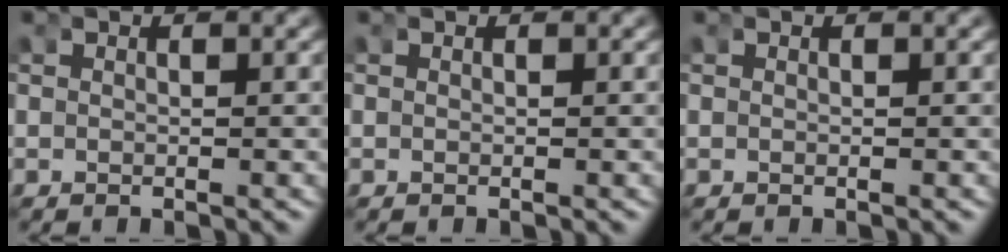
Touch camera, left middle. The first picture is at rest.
{"total": 0.0}
{"total": 0.0}